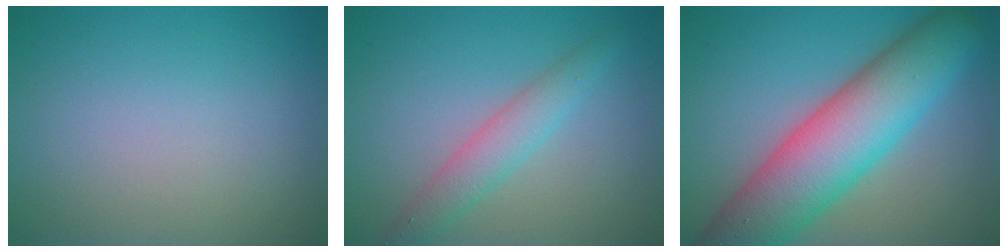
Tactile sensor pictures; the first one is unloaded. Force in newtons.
{"total": 2.9, "press": 2.9, "slide": 0.1}
{"total": 11.0, "press": 11.0, "slide": 0.5}